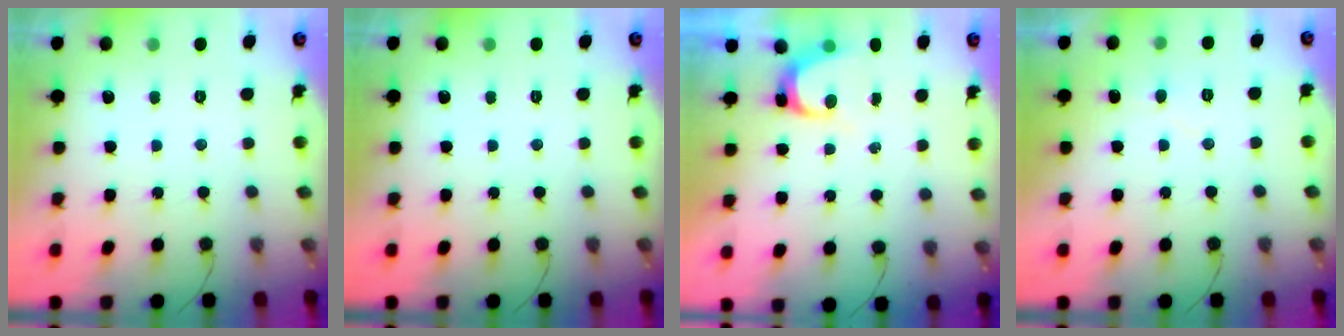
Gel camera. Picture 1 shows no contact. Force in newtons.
{"total": 0.0}
{"total": 3.5, "press": 3.5, "slide": 0.3}
{"total": 5.3, "press": 5.3, "slide": 0.5}